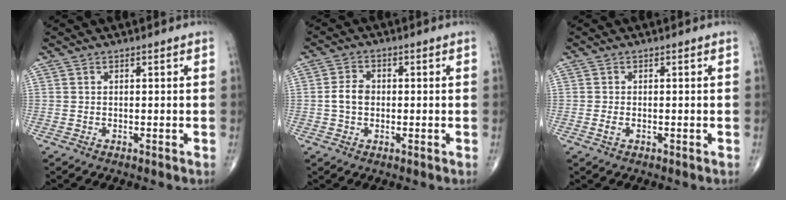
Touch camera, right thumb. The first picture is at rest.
{"total": 4.1, "force": [-0.2, 3.0, 2.8], "torque": [-0.051, 0.011, -0.009]}
{"total": 1.3, "force": [-0.4, 0.8, 1.0], "torque": [-0.025, 0.000, -0.007]}